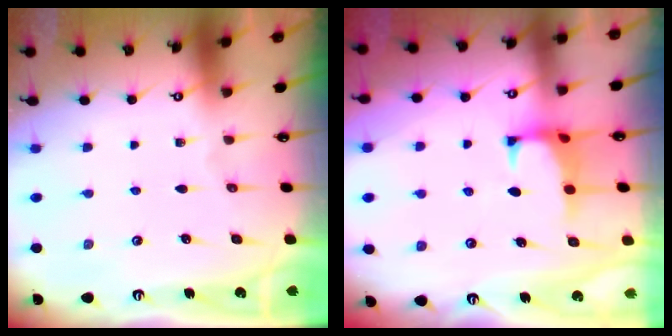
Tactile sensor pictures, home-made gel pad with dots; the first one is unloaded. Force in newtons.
{"total": 1.6, "press": 1.5, "slide": 0.6}